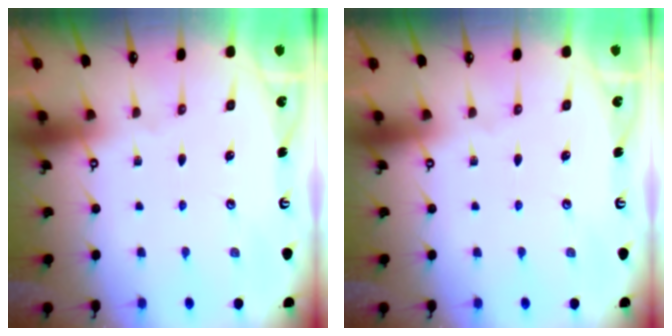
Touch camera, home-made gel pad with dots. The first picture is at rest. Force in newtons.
{"total": 0.0}